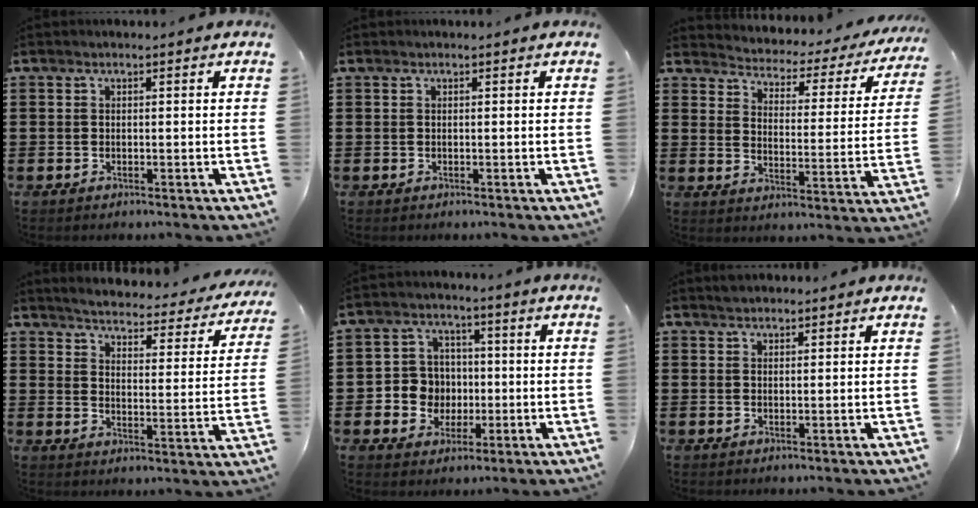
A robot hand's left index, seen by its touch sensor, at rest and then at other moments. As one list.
[{"total": 0.0}, {"total": 2.5, "force": [2.4, 0.4, 0.1], "torque": [-0.024, -0.031, 0.030]}, {"total": 3.4, "force": [3.3, -0.3, 0.7], "torque": [-0.036, -0.032, 0.048]}, {"total": 6.3, "force": [-0.4, 6.1, 1.5], "torque": [-0.051, 0.017, -0.004]}, {"total": 1.6, "force": [1.5, 0.5, 0.3], "torque": [-0.008, 0.001, 0.029]}]